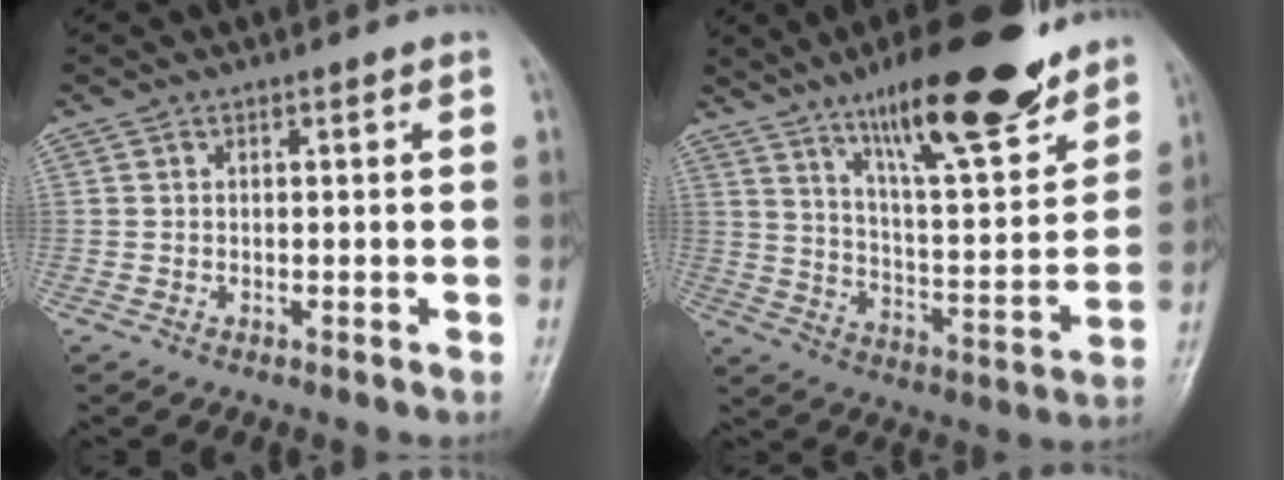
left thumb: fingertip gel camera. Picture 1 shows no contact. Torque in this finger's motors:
{"motor_torque": [1.38, -0.66, 1.51, -1.26, 0.38]}